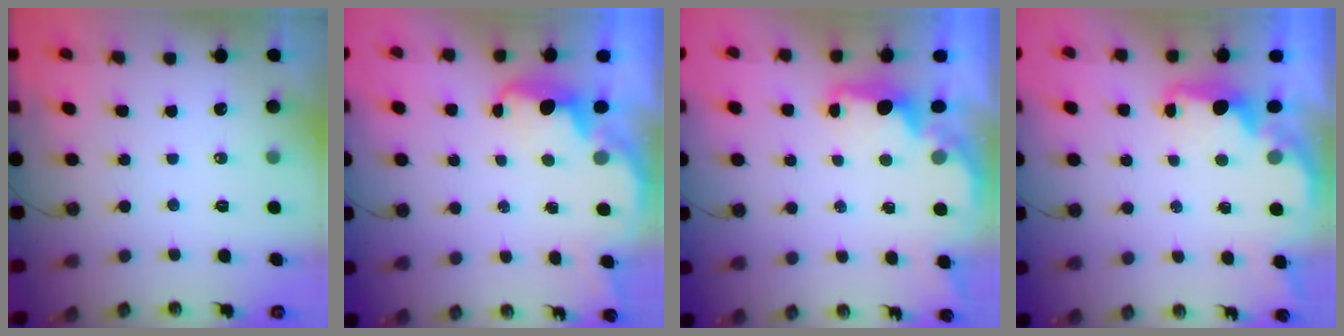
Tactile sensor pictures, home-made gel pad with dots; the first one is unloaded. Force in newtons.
{"total": 2.8, "press": 2.8, "slide": 0.6}
{"total": 2.0, "press": 1.8, "slide": 0.7}
{"total": 2.0, "press": 1.8, "slide": 0.8}